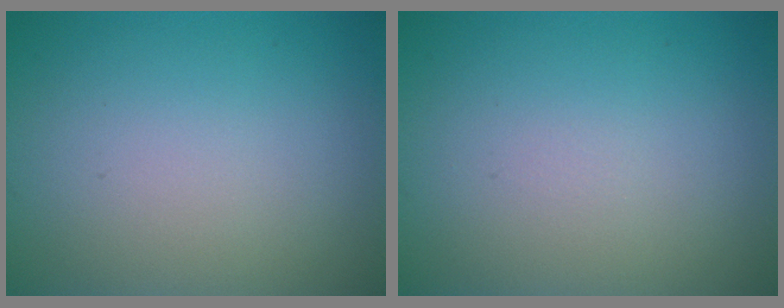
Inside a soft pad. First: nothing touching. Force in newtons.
{"total": 0.0}